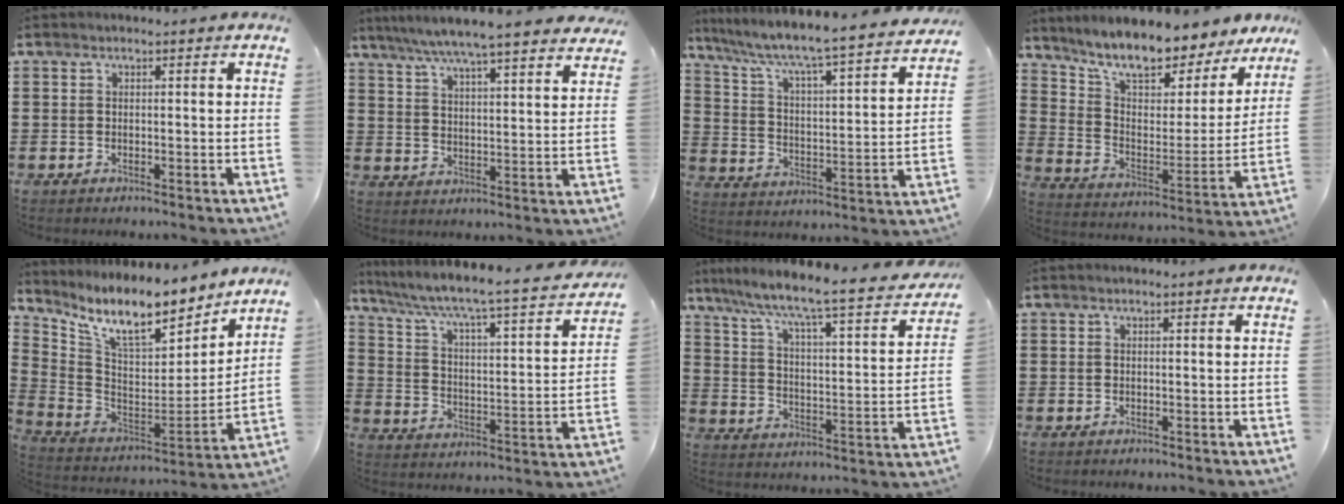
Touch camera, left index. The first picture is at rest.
{"total": 6.3, "force": [5.6, -0.5, 2.8], "torque": [-0.076, -0.030, 0.094]}
{"total": 5.2, "force": [4.5, -0.1, 2.6], "torque": [-0.072, -0.047, 0.064]}
{"total": 9.7, "force": [8.6, 1.9, 4.0], "torque": [-0.102, -0.061, 0.146]}
{"total": 10.6, "force": [8.5, 2.1, 6.0], "torque": [-0.144, -0.060, 0.144]}
{"total": 4.5, "force": [3.5, 0.1, 2.8], "torque": [-0.073, -0.040, 0.046]}
{"total": 5.9, "force": [4.9, -0.4, 3.2], "torque": [-0.087, -0.050, 0.069]}
{"total": 0.0}